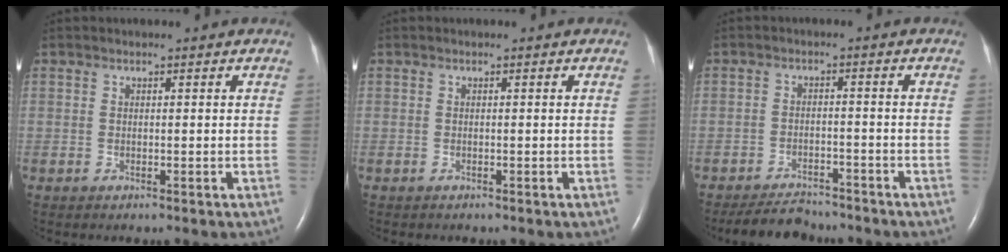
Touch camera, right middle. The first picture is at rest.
{"total": 0.0}
{"total": 6.1, "force": [-5.8, 1.6, 1.2], "torque": [-0.025, -0.014, -0.093]}